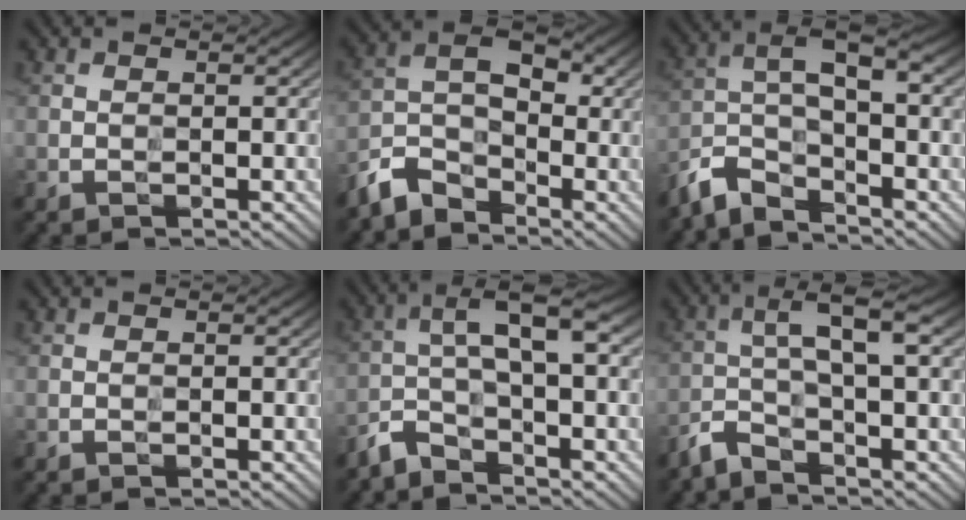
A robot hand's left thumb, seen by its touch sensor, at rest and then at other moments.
{"total": 6.6, "force": [-4.9, 3.4, 3.0], "torque": [-0.055, -0.002, -0.118]}
{"total": 6.9, "force": [-4.7, 2.2, 4.7], "torque": [-0.093, 0.003, -0.103]}
{"total": 0.0}
{"total": 6.0, "force": [-2.9, 1.8, 4.9], "torque": [-0.102, 0.006, -0.075]}
{"total": 4.8, "force": [-2.3, 0.9, 4.2], "torque": [-0.082, 0.006, -0.061]}